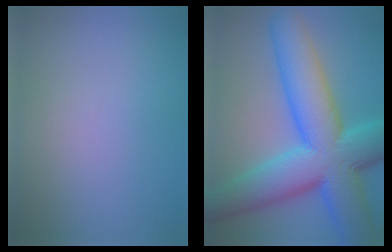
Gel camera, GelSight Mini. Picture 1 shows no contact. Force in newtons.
{"total": 14.3, "press": 14.3, "slide": 0.2}